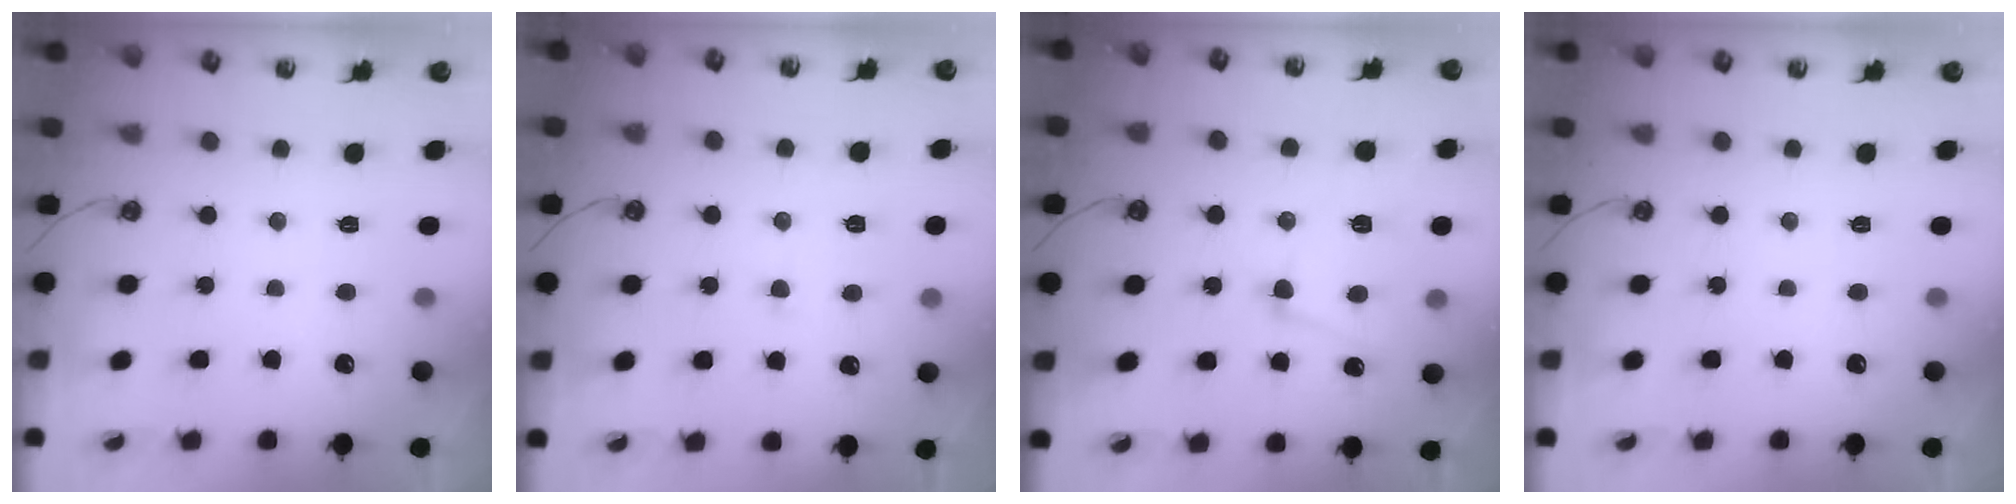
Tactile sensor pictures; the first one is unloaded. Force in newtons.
{"total": 0.8, "press": 0.5, "slide": 0.6}
{"total": 2.5, "press": 2.2, "slide": 1.1}
{"total": 0.0}